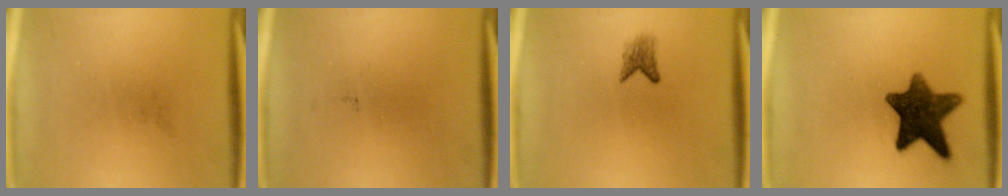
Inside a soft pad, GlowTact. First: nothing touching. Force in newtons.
{"total": 0.0}
{"total": 1.8}
{"total": 11.7}